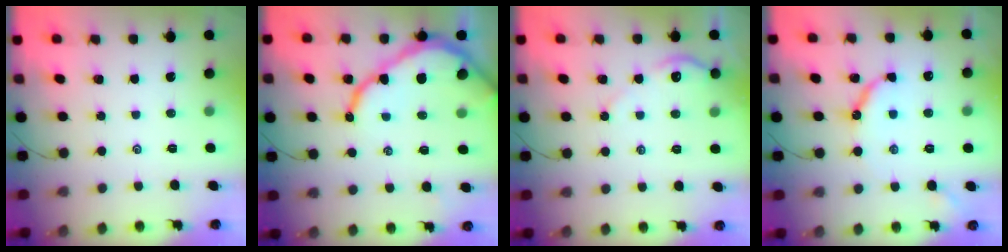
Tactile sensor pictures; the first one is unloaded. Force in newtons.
{"total": 11.9, "press": 11.8, "slide": 1.3}
{"total": 5.3, "press": 5.2, "slide": 0.5}
{"total": 8.7, "press": 8.6, "slide": 1.0}